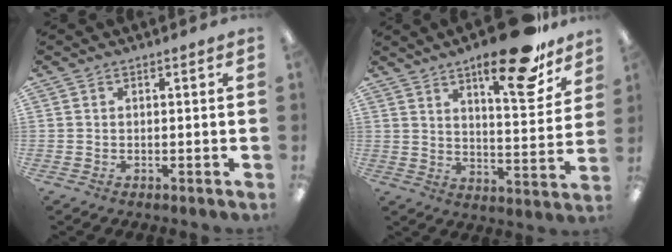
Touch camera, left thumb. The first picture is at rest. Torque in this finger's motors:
{"motor_torque": [0.29, 0.49, 1.16, -1.61, 0.09]}